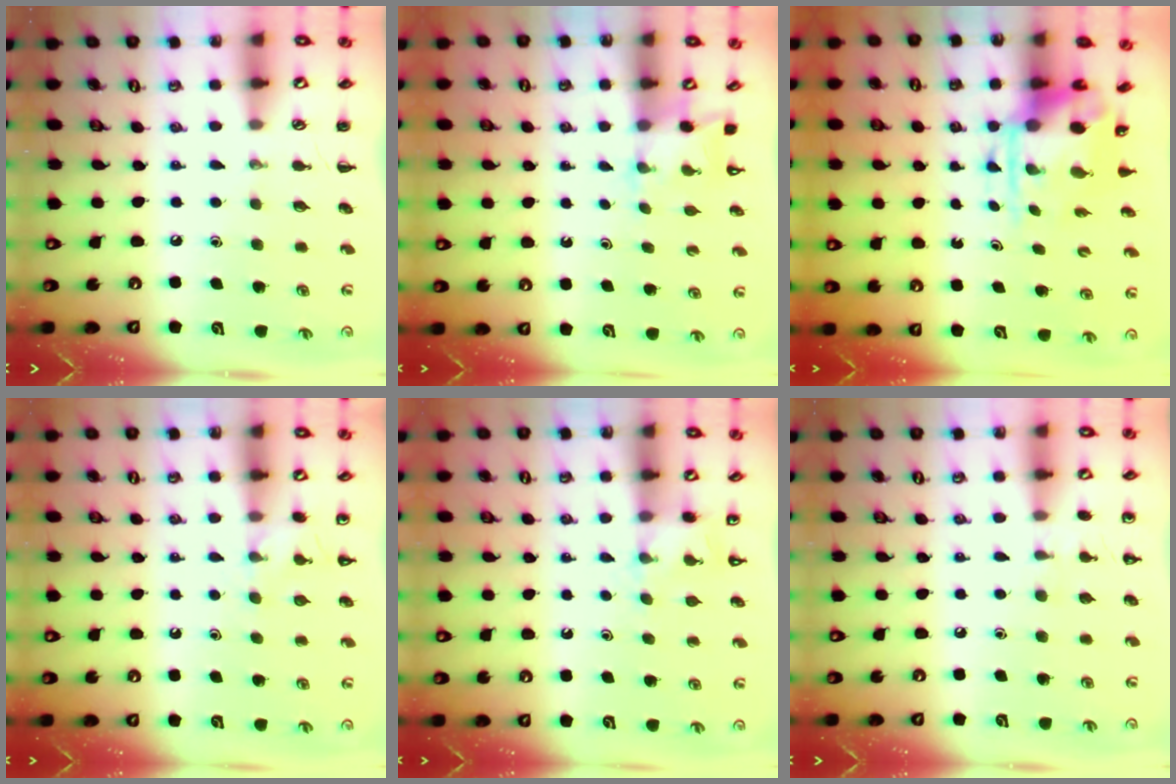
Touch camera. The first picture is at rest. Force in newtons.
{"total": 3.1, "press": 3.0, "slide": 0.8}
{"total": 5.4, "press": 5.2, "slide": 1.3}
{"total": 5.8, "press": 5.7, "slide": 1.3}
{"total": 5.4, "press": 5.1, "slide": 1.6}
{"total": 5.5, "press": 5.3, "slide": 1.6}